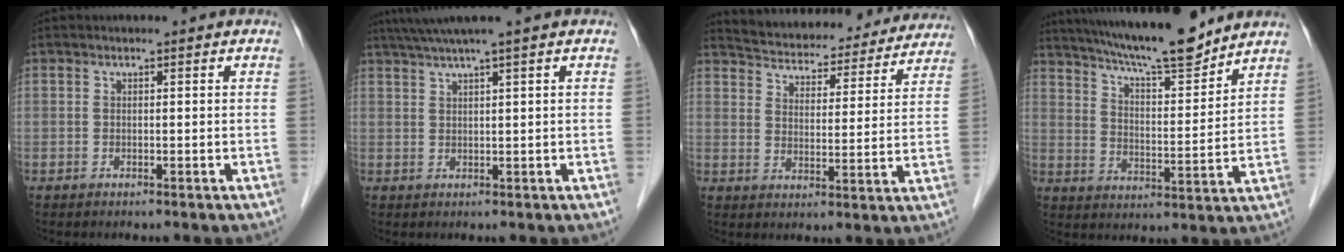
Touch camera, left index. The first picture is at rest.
{"total": 4.8, "force": [3.5, -1.3, 2.9], "torque": [-0.055, 0.019, 0.068]}
{"total": 22.7, "force": [21.1, 6.0, 5.8], "torque": [-0.092, -0.003, 0.271]}
{"total": 15.3, "force": [13.4, 0.9, 7.2], "torque": [-0.123, 0.002, 0.214]}